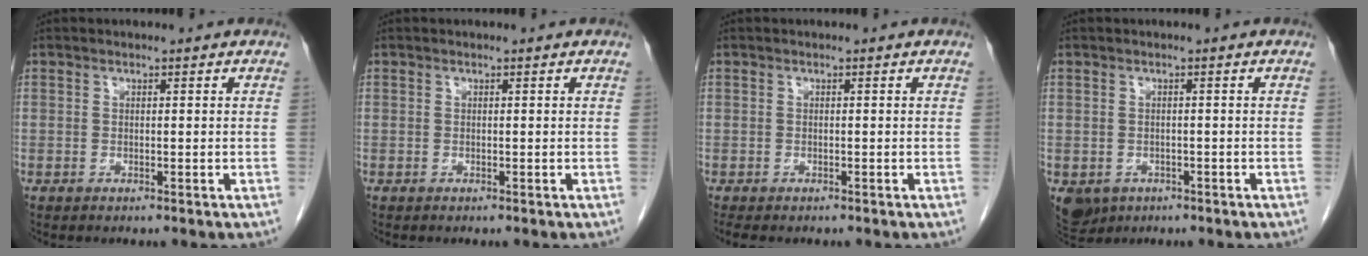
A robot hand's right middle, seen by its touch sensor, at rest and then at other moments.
{"total": 0.0}
{"total": 2.8, "force": [-2.3, 1.0, 1.3], "torque": [-0.022, -0.010, -0.029]}
{"total": 3.6, "force": [-1.8, 2.9, 1.1], "torque": [-0.017, -0.001, -0.021]}